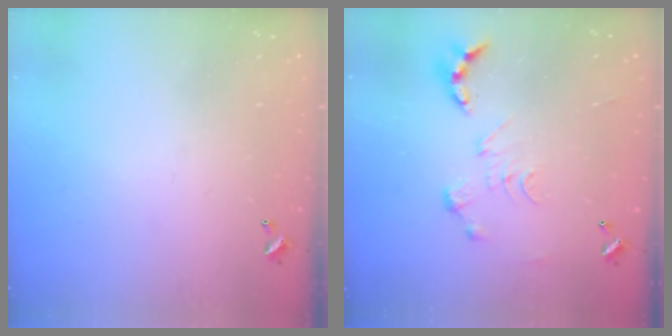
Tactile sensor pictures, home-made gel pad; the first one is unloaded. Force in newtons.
{"total": 0.0}